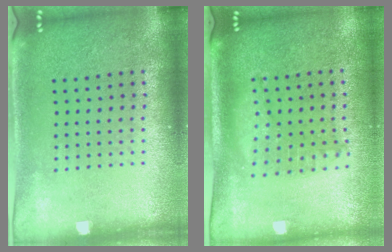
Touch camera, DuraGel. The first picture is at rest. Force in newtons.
{"total": 1.3, "press": 1.3, "slide": 0.2}